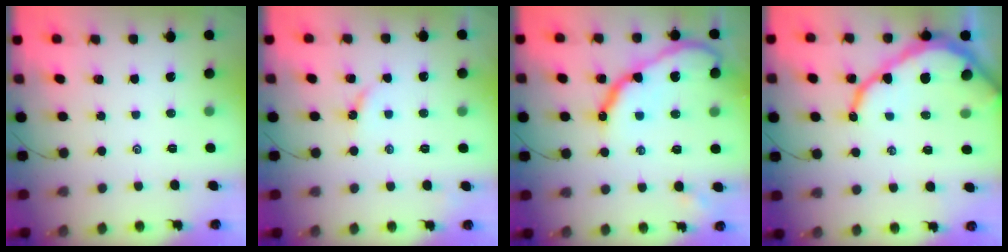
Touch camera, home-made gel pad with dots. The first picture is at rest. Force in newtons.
{"total": 4.7, "press": 4.6, "slide": 0.6}
{"total": 15.8, "press": 15.7, "slide": 1.3}
{"total": 14.0, "press": 14.0, "slide": 1.2}